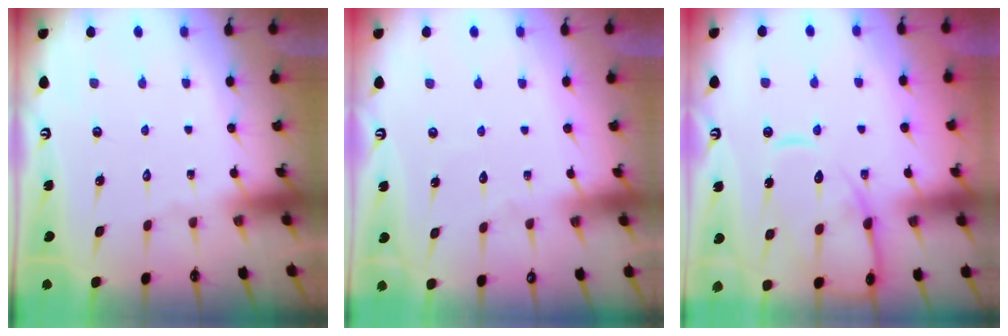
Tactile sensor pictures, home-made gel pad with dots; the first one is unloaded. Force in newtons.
{"total": 2.1, "press": 2.1, "slide": 0.3}
{"total": 12.2, "press": 12.2, "slide": 0.8}